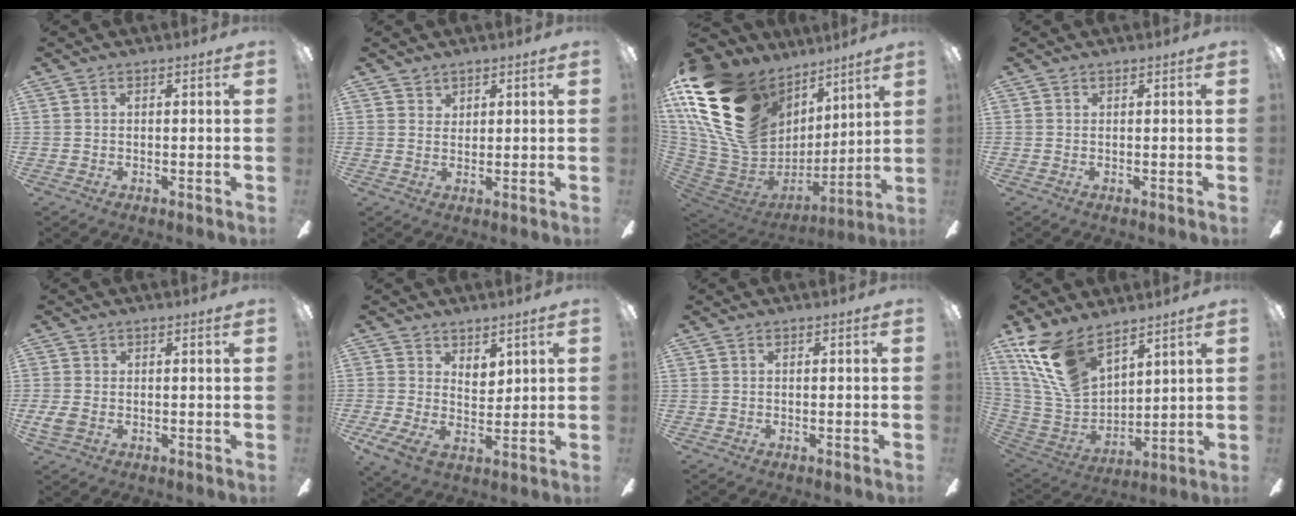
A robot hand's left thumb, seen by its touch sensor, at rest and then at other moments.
{"total": 1.9, "force": [1.7, 1.0, 0.0], "torque": [0.007, -0.007, 0.030]}
{"total": 25.2, "force": [10.9, 18.0, 13.8], "torque": [-0.292, -0.055, 0.234]}
{"total": 0.0}
{"total": 2.7, "force": [-0.3, 1.6, 2.1], "torque": [-0.043, -0.004, -0.009]}
{"total": 7.1, "force": [3.4, 4.7, 4.2], "torque": [-0.070, -0.020, 0.062]}
{"total": 0.0}
{"total": 17.0, "force": [11.4, 7.9, 9.8], "torque": [-0.248, -0.053, 0.214]}